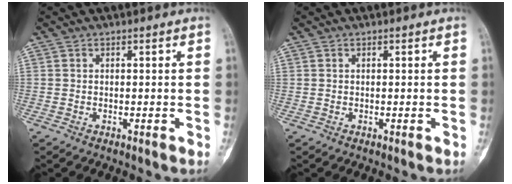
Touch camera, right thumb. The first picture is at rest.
{"total": 0.0}